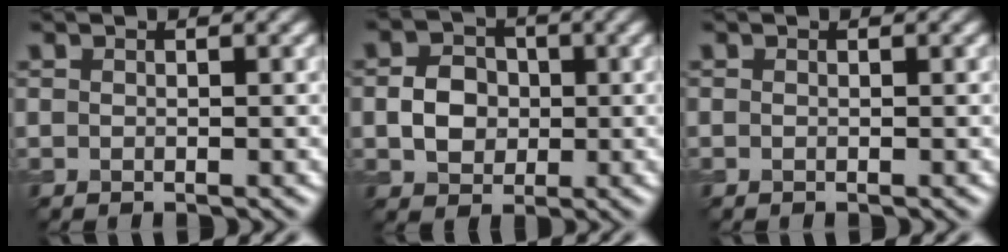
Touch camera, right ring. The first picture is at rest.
{"total": 3.4, "force": [-0.3, 2.9, 1.8], "torque": [-0.035, -0.002, -0.010]}
{"total": 0.0}